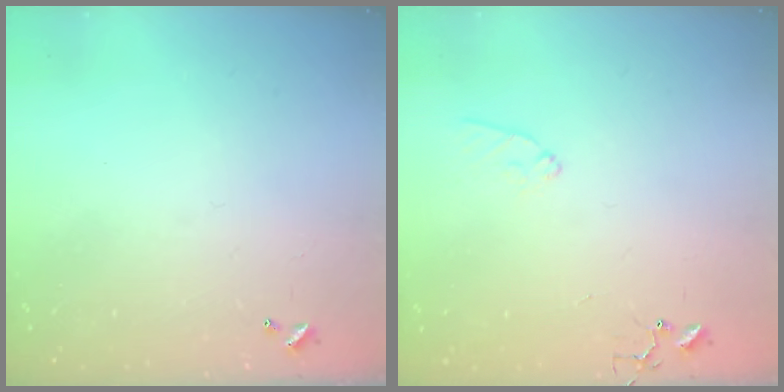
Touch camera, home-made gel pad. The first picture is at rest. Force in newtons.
{"total": 6.4, "press": 6.4, "slide": 0.6}